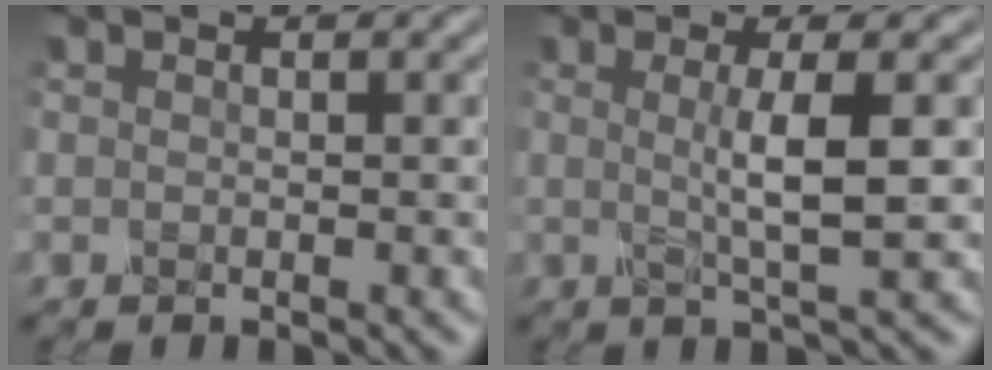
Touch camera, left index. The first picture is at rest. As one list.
[{"total": 4.3, "force": [0.3, 0.8, 4.3], "torque": [-0.068, 0.000, 0.003]}]